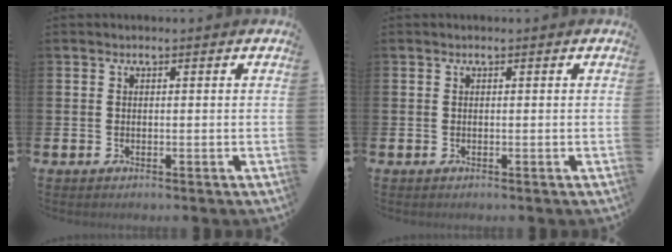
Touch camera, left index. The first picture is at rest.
{"total": 0.0}